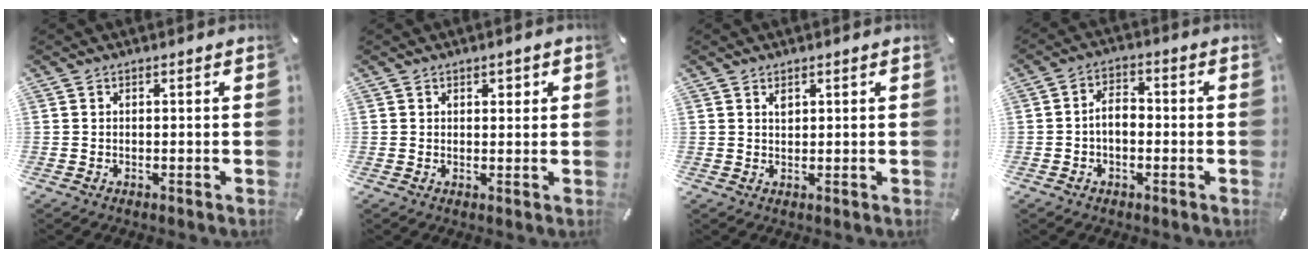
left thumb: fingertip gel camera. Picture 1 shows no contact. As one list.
[{"total": 1.4, "force": [0.7, 1.0, 0.8], "torque": [-0.008, 0.002, 0.010]}, {"total": 1.3, "force": [0.9, 0.7, 0.6], "torque": [-0.004, -0.004, 0.015]}, {"total": 5.2, "force": [-1.0, 3.4, 3.8], "torque": [-0.075, 0.012, -0.020]}]